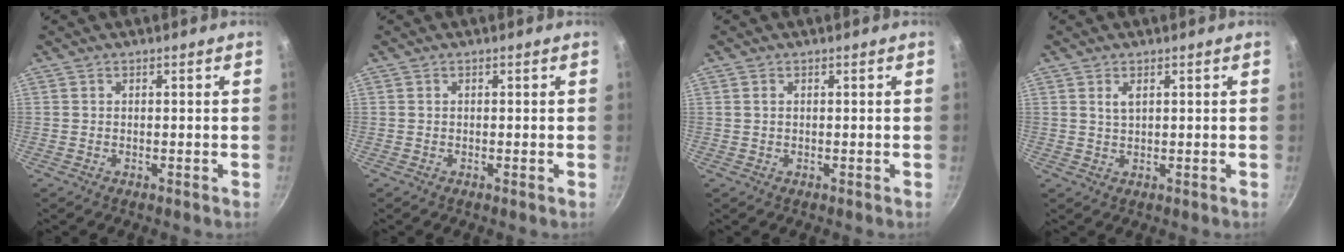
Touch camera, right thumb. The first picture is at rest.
{"total": 0.0}
{"total": 0.7, "force": [0.2, 0.5, 0.5], "torque": [-0.011, -0.001, 0.003]}
{"total": 1.8, "force": [0.8, 0.8, 1.4], "torque": [-0.026, -0.003, 0.020]}